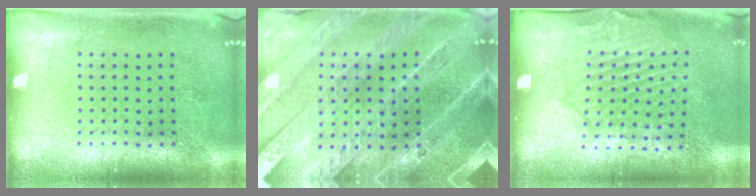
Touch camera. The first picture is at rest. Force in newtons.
{"total": 4.7, "press": 4.1, "slide": 2.3}
{"total": 1.6, "press": 1.5, "slide": 0.5}